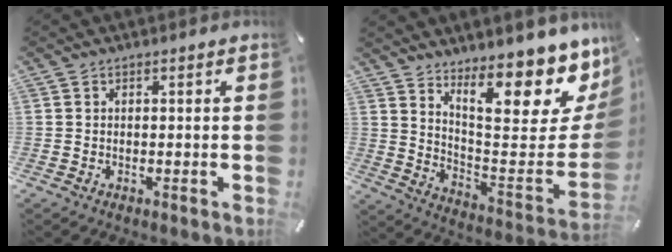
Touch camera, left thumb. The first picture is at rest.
{"total": 19.0, "force": [13.4, 6.5, 11.8], "torque": [-0.138, -0.124, 0.218]}